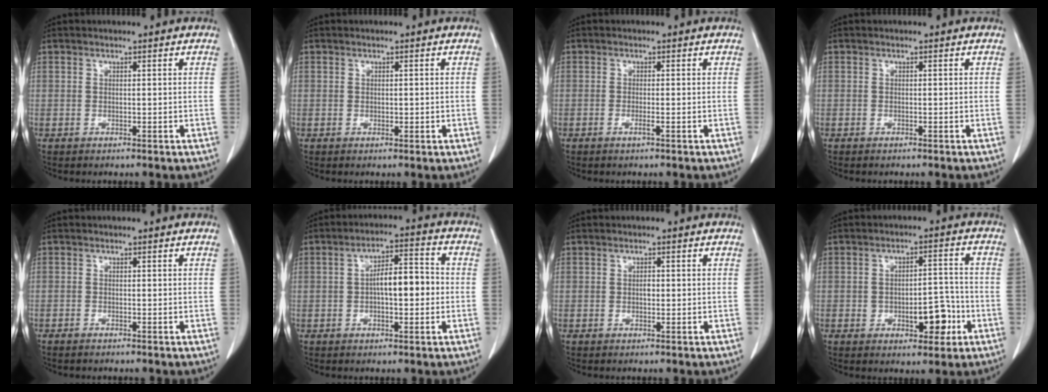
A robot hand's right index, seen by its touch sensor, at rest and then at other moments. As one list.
[{"total": 0.8, "force": [0.0, 0.6, 0.6], "torque": [-0.007, -0.001, 0.002]}, {"total": 1.0, "force": [-0.5, 0.0, 0.9], "torque": [-0.018, -0.001, -0.008]}, {"total": 0.0}, {"total": 0.7, "force": [-0.6, 0.2, 0.3], "torque": [-0.009, -0.001, -0.009]}, {"total": 7.4, "force": [-0.4, 2.4, 7.0], "torque": [-0.120, 0.022, -0.008]}, {"total": 1.1, "force": [0.0, 0.6, 0.9], "torque": [-0.015, 0.002, 0.001]}, {"total": 7.2, "force": [-2.3, 3.4, 5.9], "torque": [-0.078, 0.017, -0.026]}]